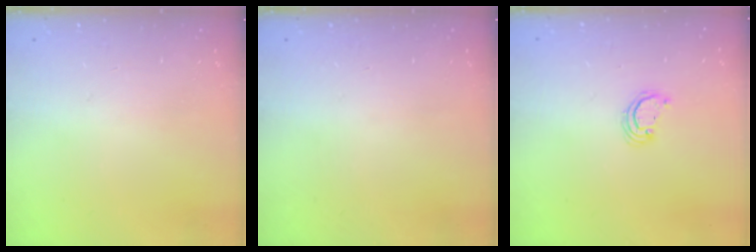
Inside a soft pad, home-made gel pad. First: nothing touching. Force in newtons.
{"total": 0.0}
{"total": 2.6, "press": 2.6, "slide": 0.2}